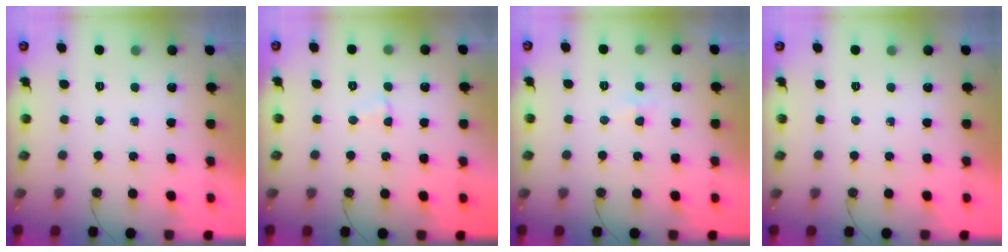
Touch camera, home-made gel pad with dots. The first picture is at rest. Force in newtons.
{"total": 2.8, "press": 2.7, "slide": 0.5}
{"total": 2.9, "press": 2.8, "slide": 0.6}
{"total": 0.0}